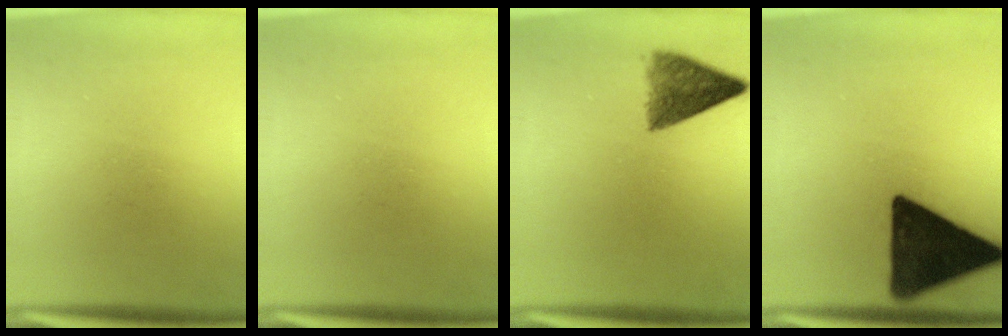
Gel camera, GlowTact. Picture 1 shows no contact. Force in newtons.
{"total": 0.0}
{"total": 6.5}
{"total": 17.3}